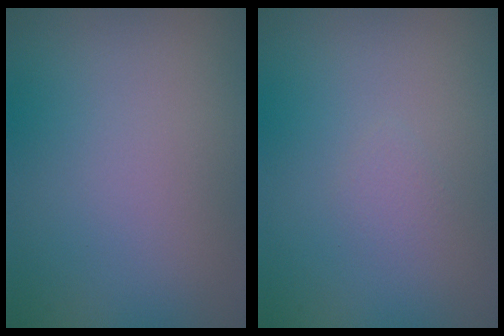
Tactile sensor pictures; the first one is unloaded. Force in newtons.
{"total": 0.7, "press": 0.7, "slide": 0.0}